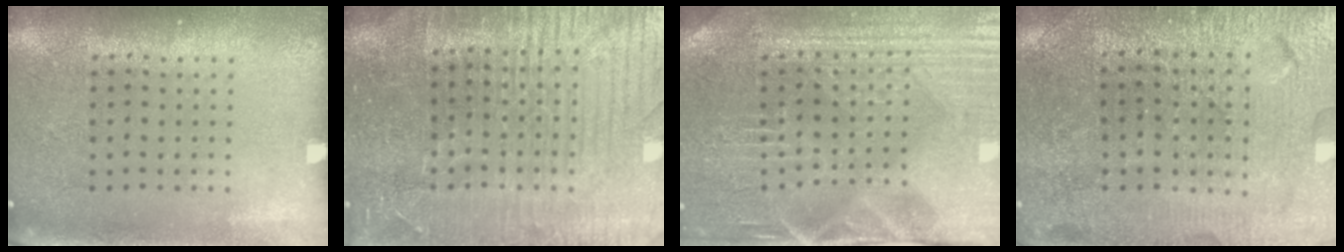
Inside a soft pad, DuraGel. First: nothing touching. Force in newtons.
{"total": 4.7, "press": 4.4, "slide": 1.6}
{"total": 4.2, "press": 4.1, "slide": 0.9}
{"total": 3.2, "press": 3.2, "slide": 0.1}